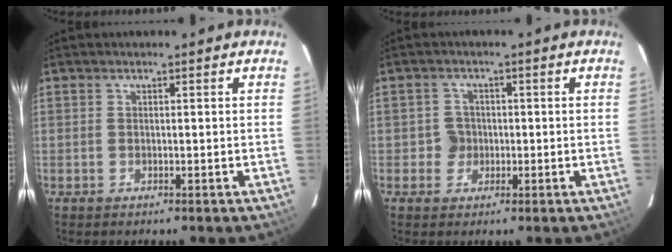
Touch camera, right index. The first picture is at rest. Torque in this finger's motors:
{"motor_torque": [0.44, 0.20, 0.11, 0.02]}